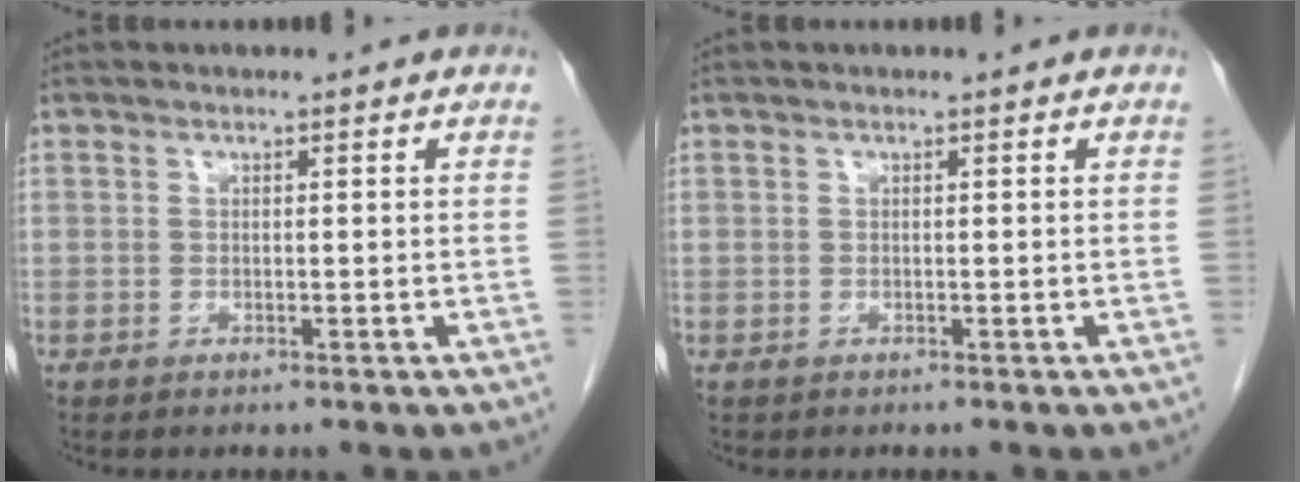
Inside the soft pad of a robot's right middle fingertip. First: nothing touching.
{"total": 0.0}